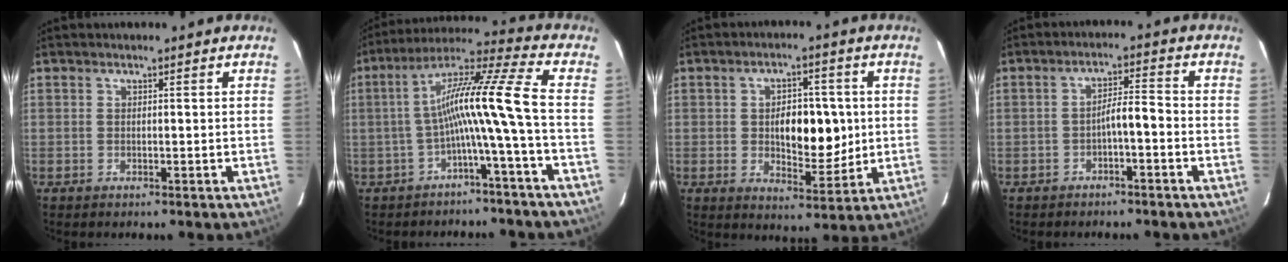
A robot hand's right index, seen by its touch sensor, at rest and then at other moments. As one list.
[{"total": 11.3, "force": [-2.1, -2.2, 10.9], "torque": [-0.187, 0.037, -0.039]}, {"total": 9.4, "force": [0.4, 4.6, 8.2], "torque": [-0.123, 0.006, 0.017]}, {"total": 3.7, "force": [-1.6, 0.6, 3.3], "torque": [-0.051, 0.015, -0.024]}]